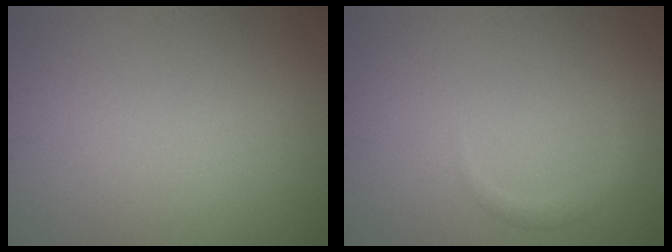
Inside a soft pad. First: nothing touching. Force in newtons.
{"total": 1.3, "press": 1.3, "slide": 0.1}